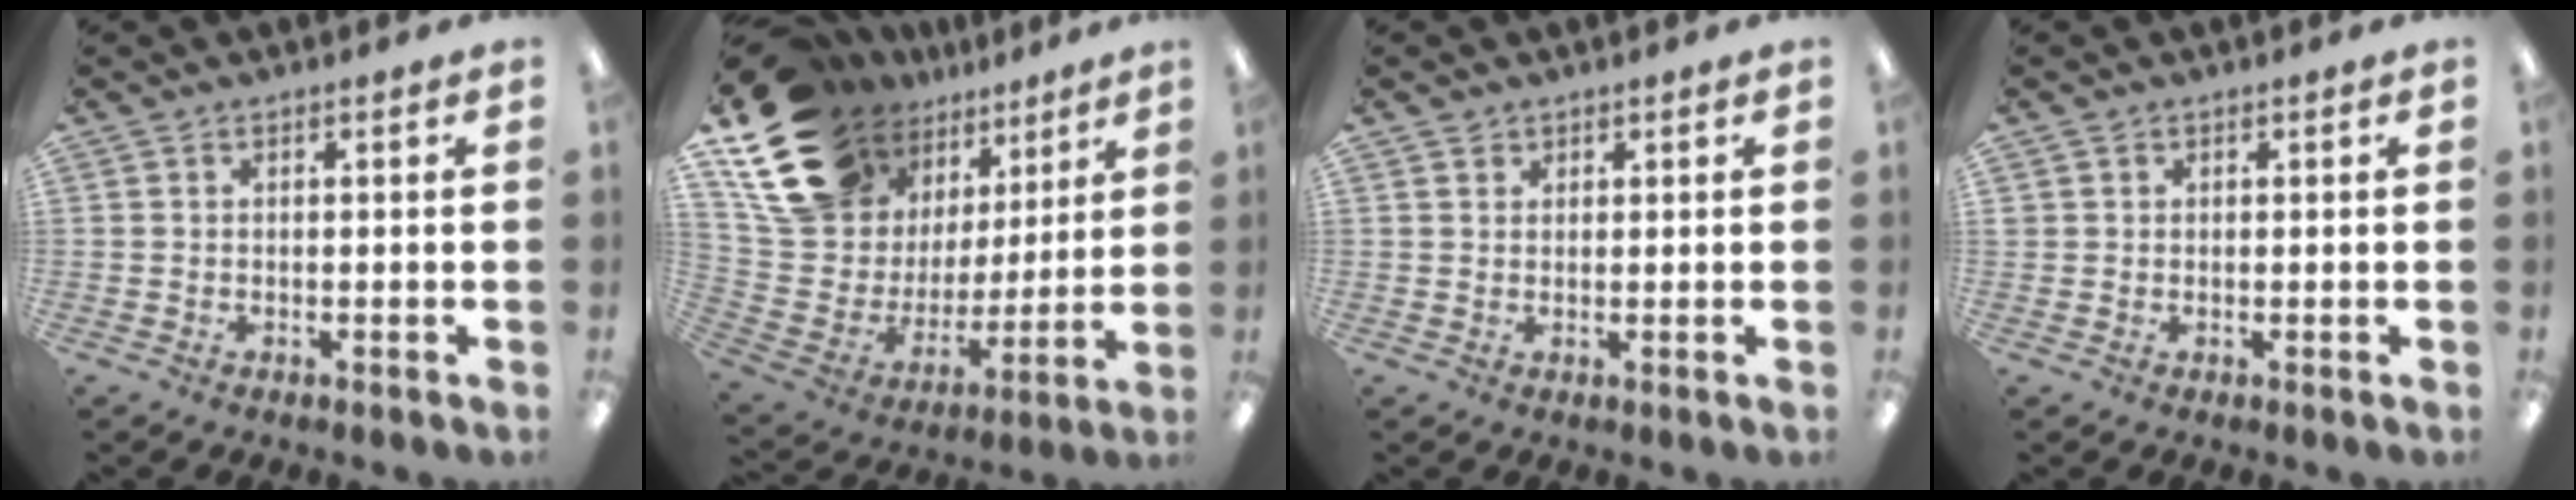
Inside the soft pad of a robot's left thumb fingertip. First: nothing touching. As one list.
[{"total": 21.0, "force": [14.2, 12.6, 9.0], "torque": [-0.185, -0.073, 0.277]}, {"total": 1.4, "force": [1.0, 1.0, 0.0], "torque": [0.008, -0.003, 0.019]}, {"total": 1.0, "force": [0.4, 1.0, 0.0], "torque": [0.000, 0.005, 0.006]}]